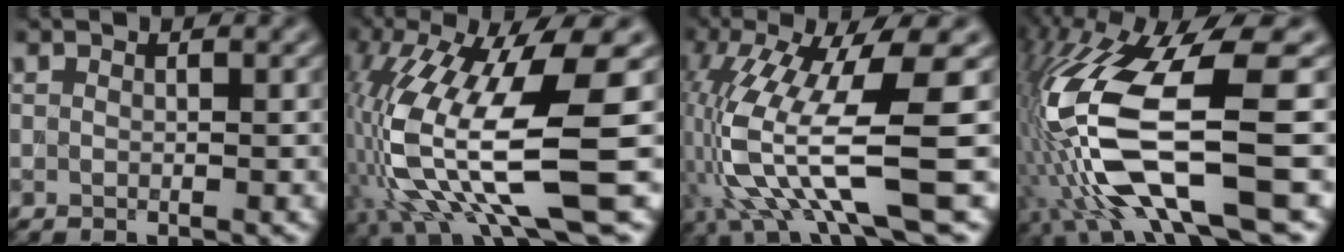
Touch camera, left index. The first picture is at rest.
{"total": 13.4, "force": [-1.2, 3.2, 12.9], "torque": [-0.261, -0.014, -0.011]}
{"total": 11.7, "force": [-1.3, 2.8, 11.3], "torque": [-0.232, -0.013, -0.018]}
{"total": 13.0, "force": [-2.4, 3.4, 12.4], "torque": [-0.261, -0.007, -0.037]}